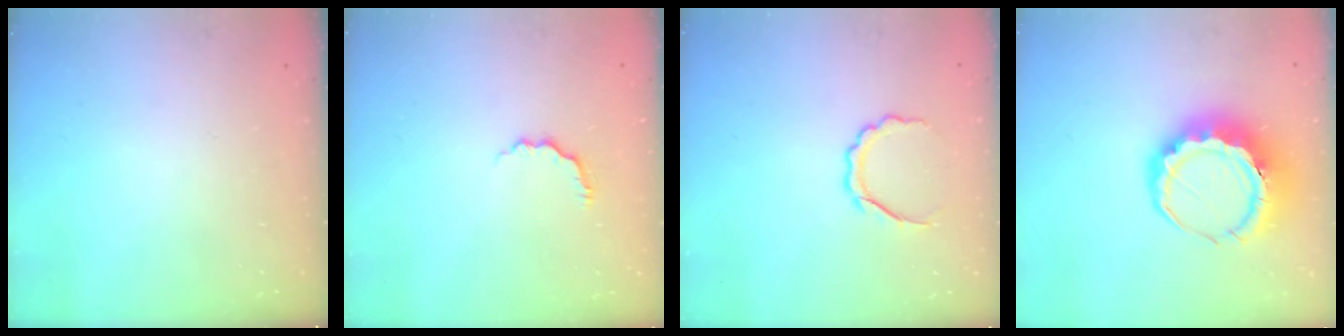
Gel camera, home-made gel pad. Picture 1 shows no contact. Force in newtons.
{"total": 3.3, "press": 3.3, "slide": 0.6}
{"total": 5.2, "press": 5.1, "slide": 0.4}
{"total": 12.5, "press": 12.3, "slide": 2.2}